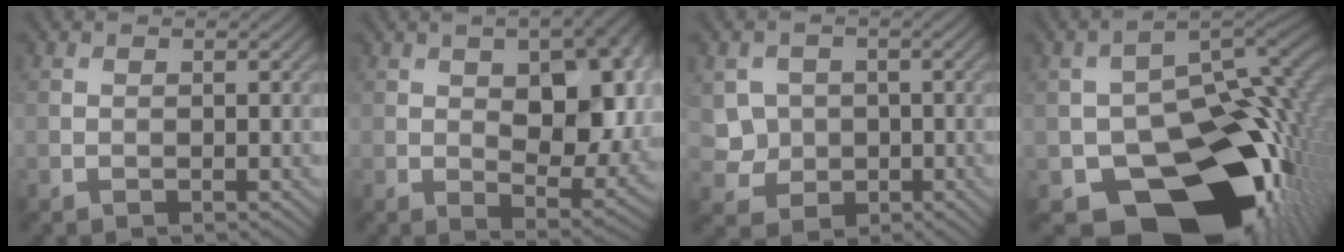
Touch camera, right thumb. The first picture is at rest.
{"total": 13.2, "force": [2.0, 7.1, 10.9], "torque": [-0.158, -0.007, 0.040]}
{"total": 4.5, "force": [0.1, 4.3, 1.5], "torque": [-0.044, -0.010, -0.009]}
{"total": 19.5, "force": [-7.9, 12.2, 13.0], "torque": [-0.186, -0.049, -0.115]}